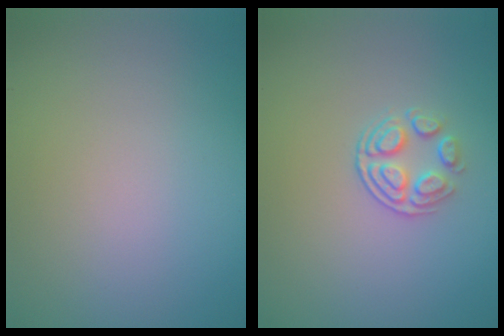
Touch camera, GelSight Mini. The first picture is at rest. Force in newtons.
{"total": 2.4, "press": 1.8, "slide": 1.6}